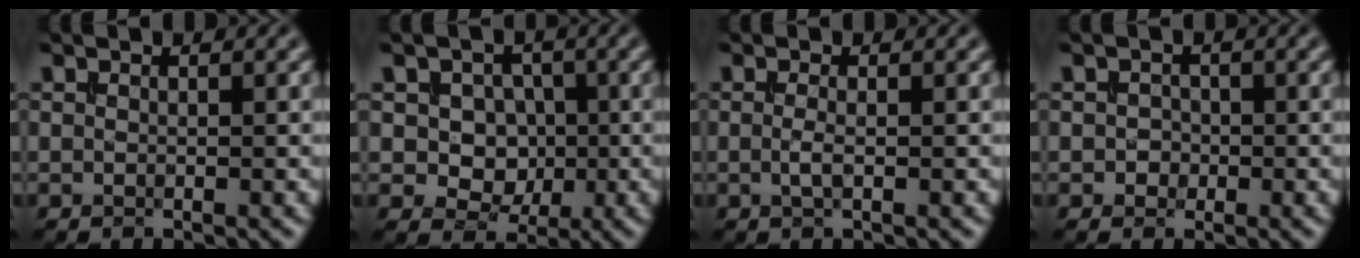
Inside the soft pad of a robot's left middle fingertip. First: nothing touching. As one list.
[{"total": 4.9, "force": [0.3, 4.2, 2.6], "torque": [-0.030, 0.008, -0.006]}, {"total": 1.0, "force": [-0.3, 0.2, 1.0], "torque": [-0.027, -0.001, -0.007]}, {"total": 1.1, "force": [-0.3, 1.0, 0.3], "torque": [-0.003, 0.000, -0.008]}]